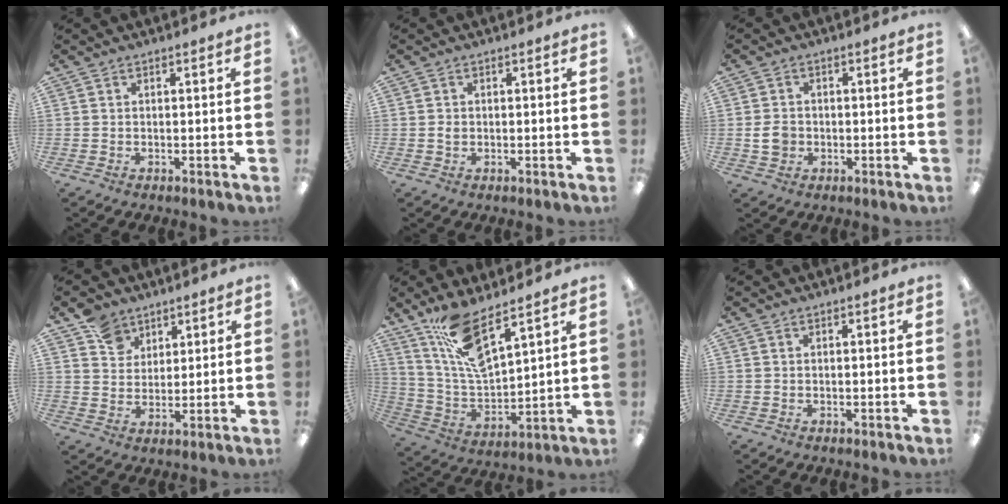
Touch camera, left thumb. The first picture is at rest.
{"total": 1.3, "force": [0.0, 1.0, 0.8], "torque": [-0.016, 0.005, -0.001]}
{"total": 4.1, "force": [-0.5, 3.3, 2.3], "torque": [-0.047, 0.006, -0.010]}
{"total": 8.8, "force": [5.9, 6.3, 1.8], "torque": [-0.034, -0.026, 0.112]}
{"total": 13.2, "force": [10.1, 3.5, 7.8], "torque": [-0.164, -0.049, 0.181]}
{"total": 0.0}